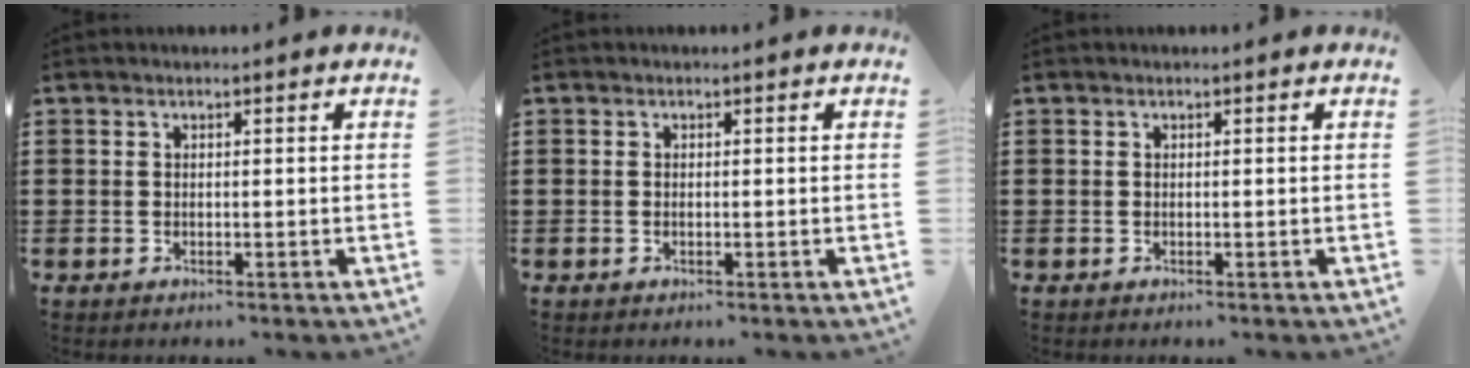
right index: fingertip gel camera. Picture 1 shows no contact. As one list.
[{"total": 0.0}, {"total": 0.0}]